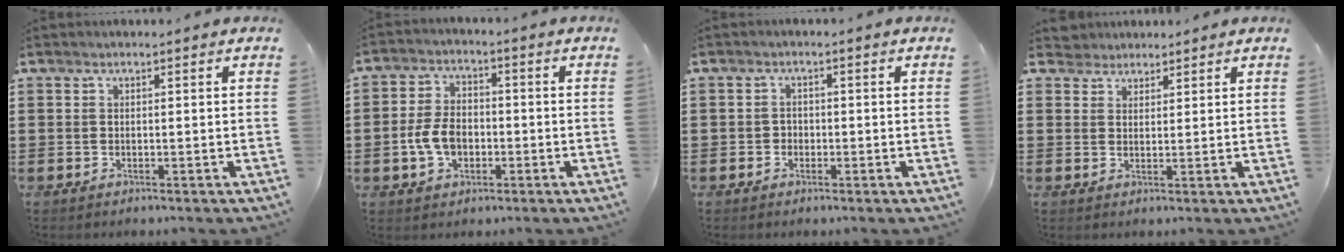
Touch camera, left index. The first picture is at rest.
{"total": 6.3, "force": [-1.6, 4.1, 4.5], "torque": [-0.108, 0.002, -0.036]}
{"total": 1.4, "force": [-0.7, 1.2, 0.3], "torque": [-0.010, 0.003, -0.016]}
{"total": 2.3, "force": [2.0, 1.2, -0.3], "torque": [-0.004, 0.010, 0.038]}